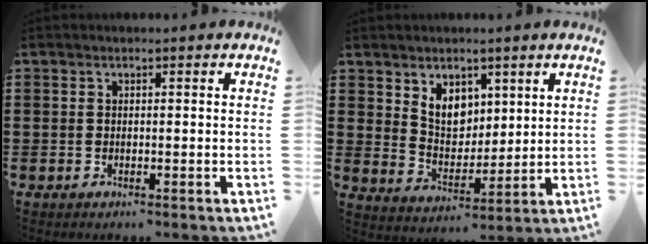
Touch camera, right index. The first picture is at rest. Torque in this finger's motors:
{"motor_torque": [0.52, 0.52, 0.52, 0.03]}